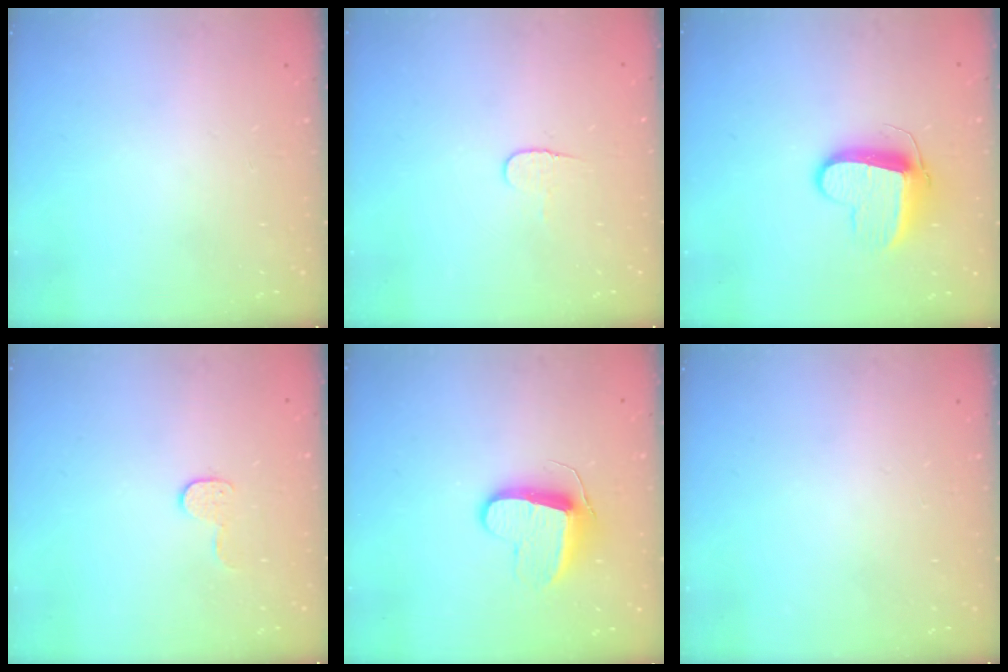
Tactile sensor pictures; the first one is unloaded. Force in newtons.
{"total": 4.1, "press": 4.1, "slide": 0.4}
{"total": 10.3, "press": 10.3, "slide": 0.5}
{"total": 5.7, "press": 5.7, "slide": 0.3}
{"total": 10.1, "press": 10.1, "slide": 0.4}
{"total": 0.0}